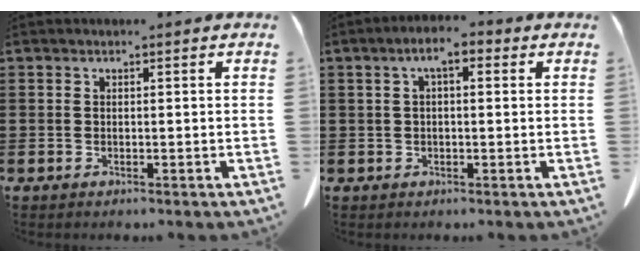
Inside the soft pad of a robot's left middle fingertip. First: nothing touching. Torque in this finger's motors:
{"motor_torque": [0.60, -0.39, 0.20, 0.04]}